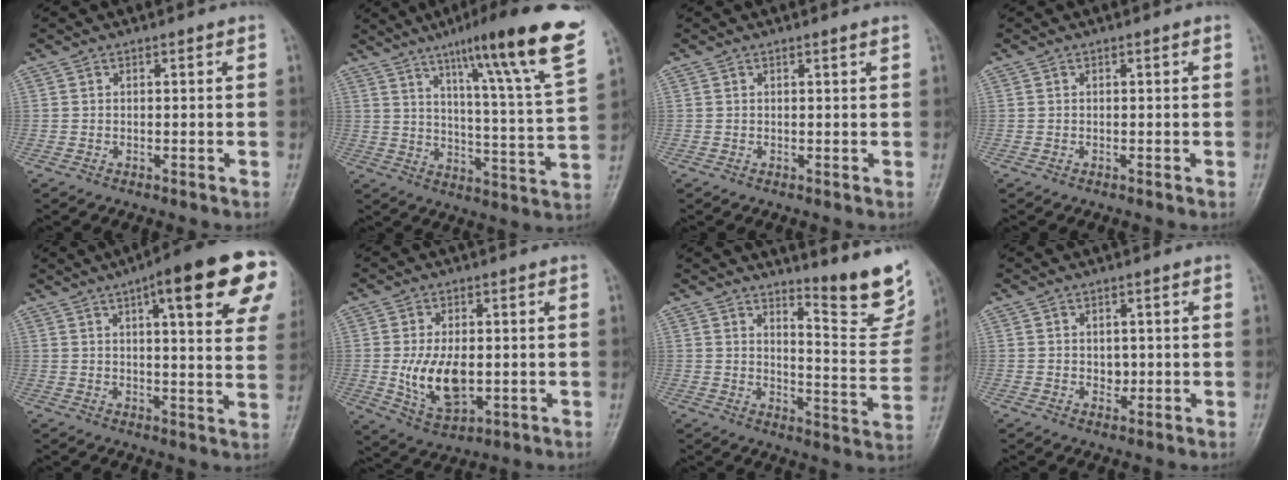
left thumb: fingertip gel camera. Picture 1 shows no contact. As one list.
[{"total": 21.3, "force": [13.1, 1.4, 16.7], "torque": [-0.223, -0.049, 0.186]}, {"total": 0.7, "force": [0.5, -0.1, 0.4], "torque": [-0.014, -0.004, 0.011]}, {"total": 0.0}, {"total": 21.0, "force": [9.7, 4.8, 18.0], "torque": [-0.223, -0.015, 0.117]}, {"total": 10.1, "force": [-0.6, 5.8, 8.2], "torque": [-0.141, -0.012, 0.001]}, {"total": 14.0, "force": [10.8, 2.7, 8.5], "torque": [-0.078, -0.099, 0.145]}, {"total": 2.1, "force": [0.2, 1.7, 1.2], "torque": [-0.007, -0.001, 0.006]}]